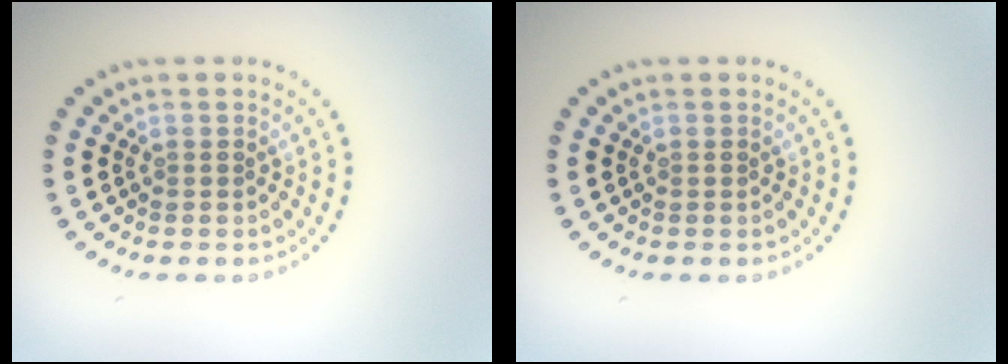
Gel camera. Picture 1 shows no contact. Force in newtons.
{"total": 0.0}